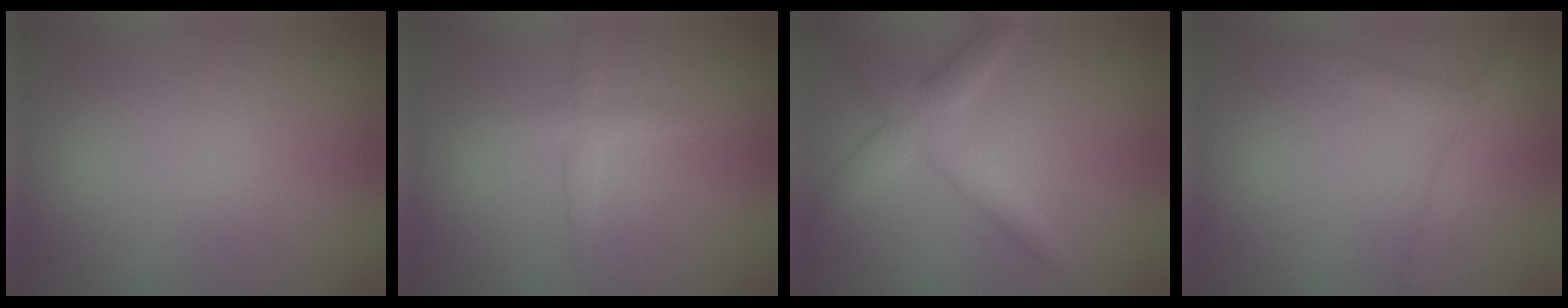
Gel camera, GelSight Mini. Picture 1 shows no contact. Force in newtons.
{"total": 1.6, "press": 1.6, "slide": 0.1}
{"total": 3.8, "press": 3.8, "slide": 0.1}
{"total": 2.4, "press": 2.4, "slide": 0.2}